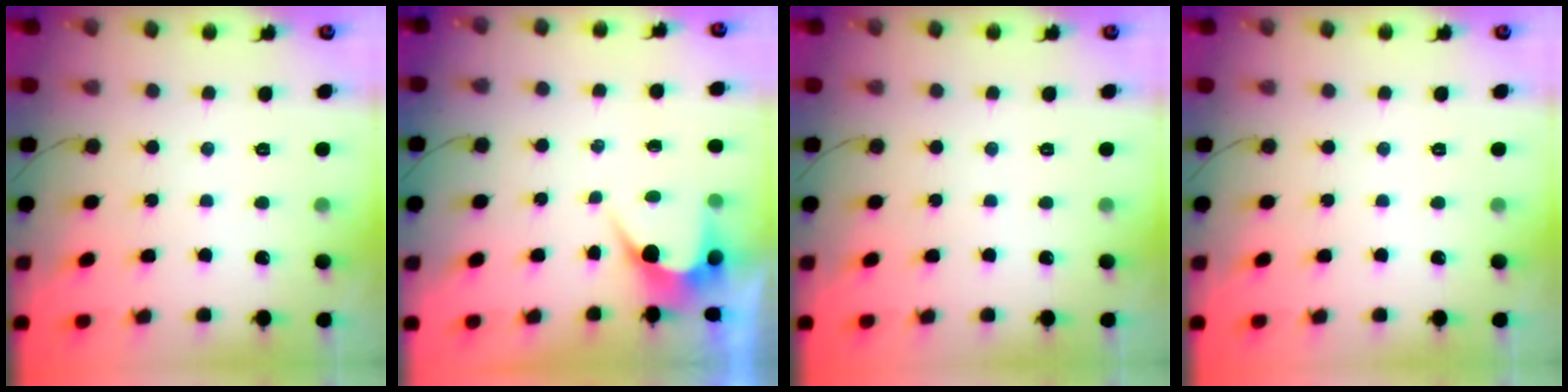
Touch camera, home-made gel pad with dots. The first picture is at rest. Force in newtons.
{"total": 3.7, "press": 3.7, "slide": 0.2}
{"total": 0.0}
{"total": 0.0}